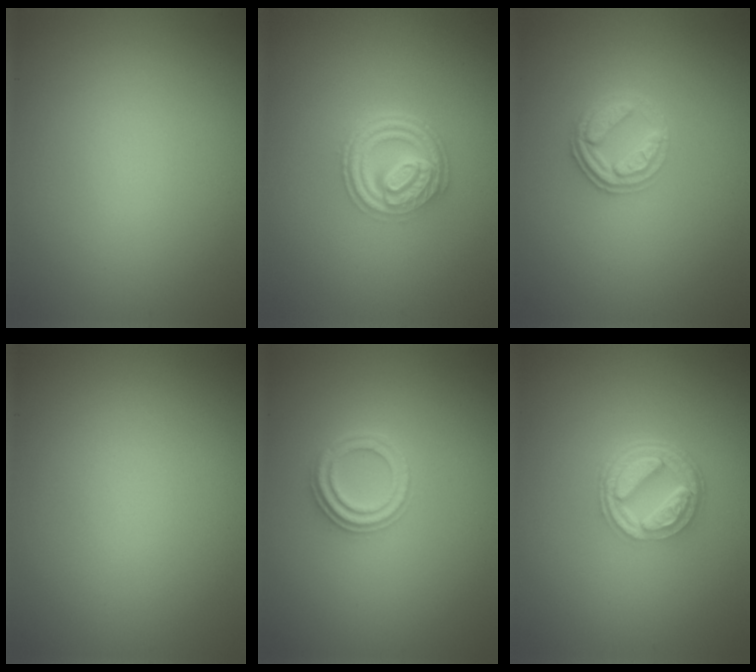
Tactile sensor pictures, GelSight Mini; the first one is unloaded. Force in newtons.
{"total": 4.6, "press": 3.6, "slide": 3.0}
{"total": 2.6, "press": 2.5, "slide": 0.8}
{"total": 0.0}
{"total": 2.2, "press": 2.2, "slide": 0.3}
{"total": 4.9, "press": 3.6, "slide": 3.3}